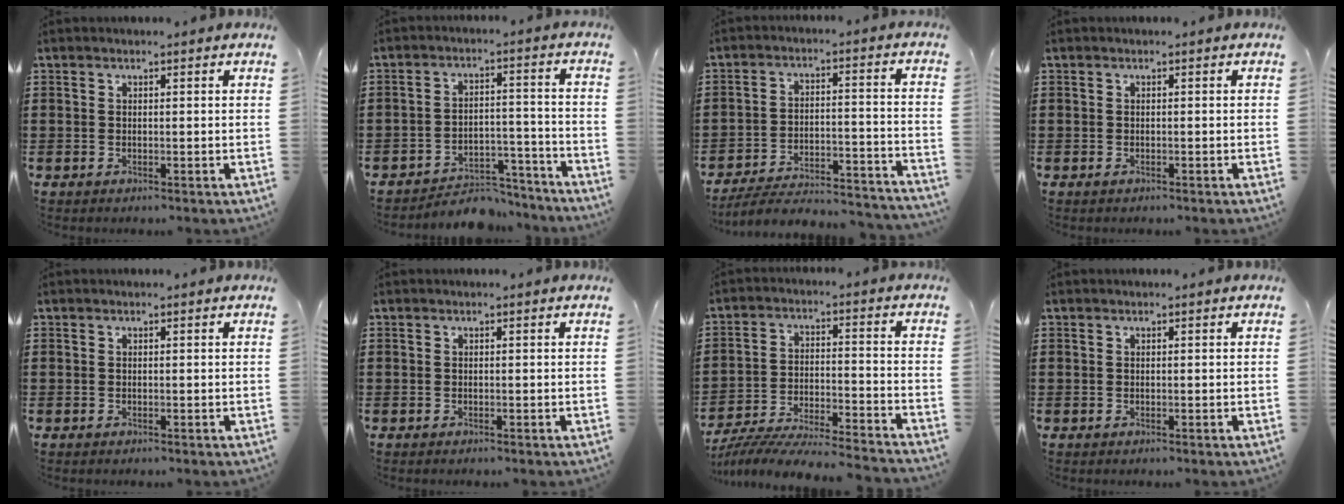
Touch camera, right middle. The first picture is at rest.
{"total": 5.5, "force": [-5.2, 1.4, 1.1], "torque": [-0.015, 0.015, -0.104]}
{"total": 4.8, "force": [-4.5, 0.4, 1.5], "torque": [-0.034, -0.007, -0.095]}
{"total": 0.0}
{"total": 0.0}
{"total": 0.0}
{"total": 7.4, "force": [-7.1, 0.2, 1.8], "torque": [-0.033, 0.002, -0.140]}
{"total": 0.0}